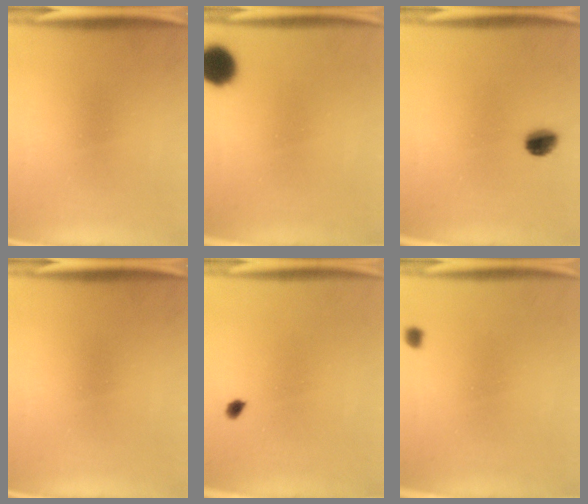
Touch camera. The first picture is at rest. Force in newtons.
{"total": 8.7}
{"total": 4.2}
{"total": 0.0}
{"total": 1.1}
{"total": 1.0}